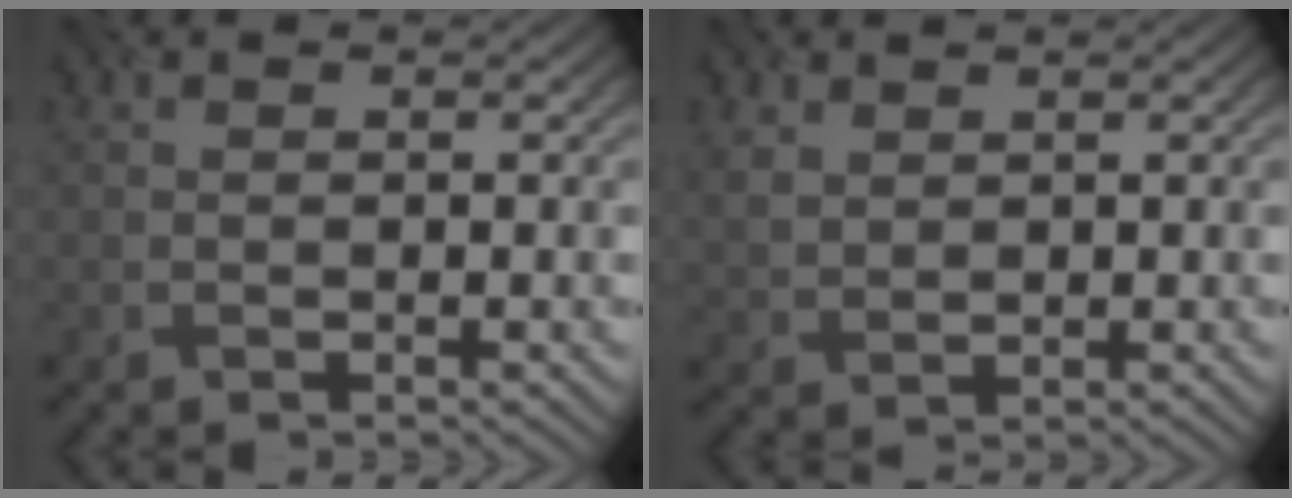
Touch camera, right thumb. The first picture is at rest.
{"total": 2.2, "force": [1.8, 1.1, 0.5], "torque": [-0.027, -0.003, 0.036]}